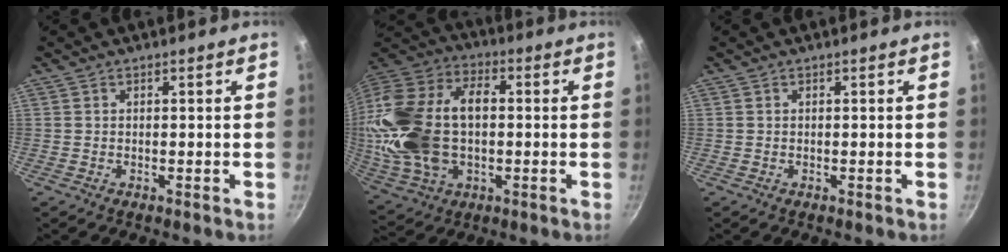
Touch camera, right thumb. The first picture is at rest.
{"total": 25.6, "force": [0.1, 16.3, 19.6], "torque": [-0.395, 0.028, 0.005]}
{"total": 0.0}